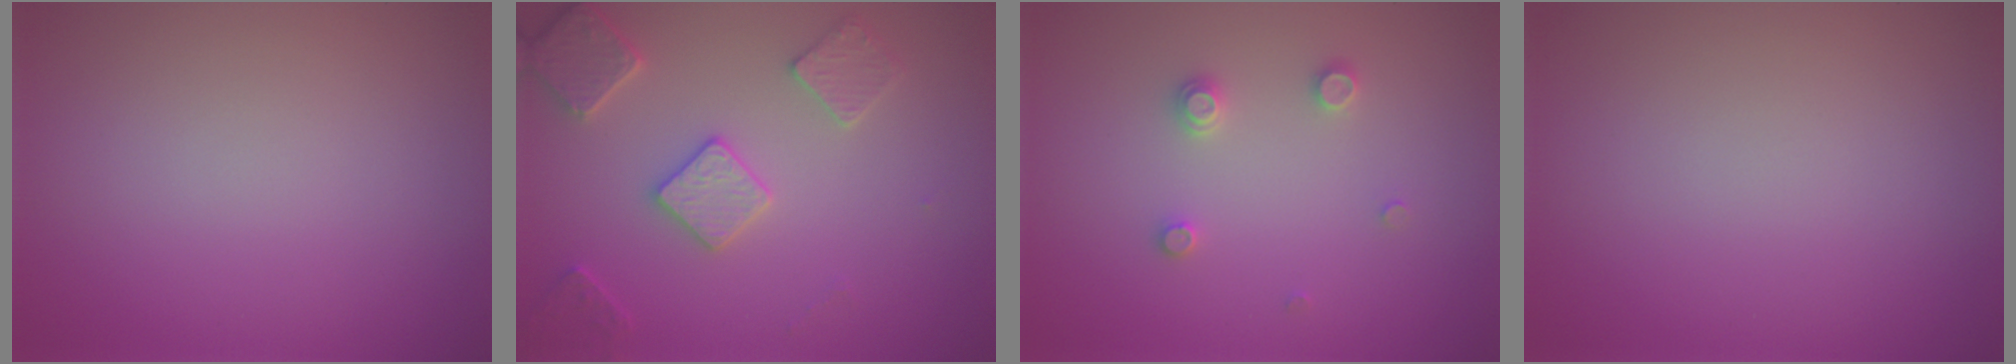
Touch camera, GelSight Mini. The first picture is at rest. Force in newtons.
{"total": 3.7, "press": 3.4, "slide": 1.4}
{"total": 1.5, "press": 1.5, "slide": 0.2}
{"total": 0.0}